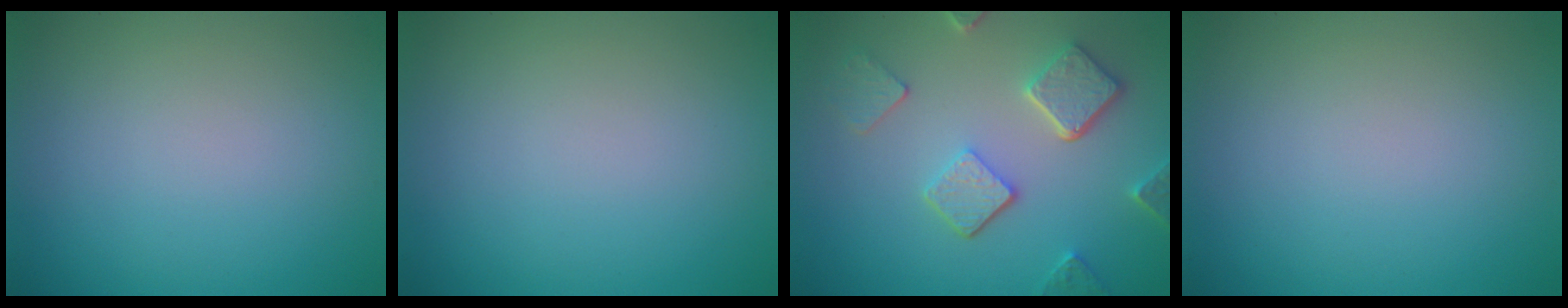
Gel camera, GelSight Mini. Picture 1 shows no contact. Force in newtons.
{"total": 0.0}
{"total": 5.0, "press": 3.9, "slide": 3.2}
{"total": 0.0}